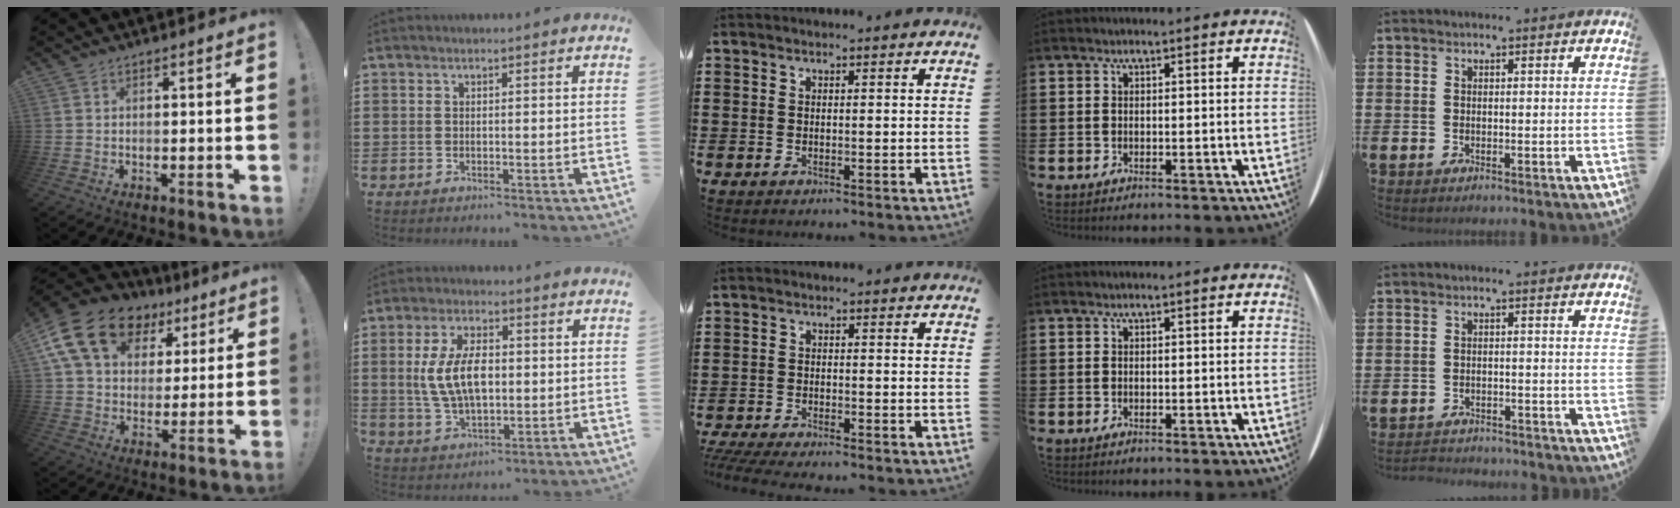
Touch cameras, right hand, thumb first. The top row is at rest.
{"thumb": {"total": 19.9, "force": [9.3, 13.5, 11.2], "torque": [-0.187, -0.033, 0.177]}, "index": {"total": 8.9, "force": [0.4, 4.7, 7.6], "torque": [-0.157, 0.005, 0.001]}, "middle": {"total": 2.9, "force": [-2.8, 0.0, 0.9], "torque": [-0.029, -0.007, -0.062]}, "little": {"total": 2.1, "force": [-2.1, 0.1, -0.3], "torque": [-0.003, 0.002, -0.047]}}